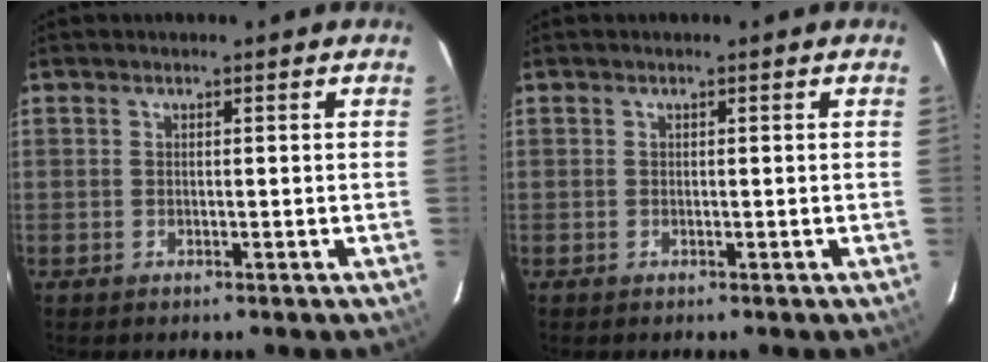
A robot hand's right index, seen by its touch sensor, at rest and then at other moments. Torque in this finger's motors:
{"motor_torque": [0.07, 0.10, -0.02, 0.00]}